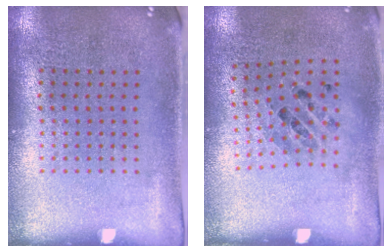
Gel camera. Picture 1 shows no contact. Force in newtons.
{"total": 0.8, "press": 0.7, "slide": 0.4}